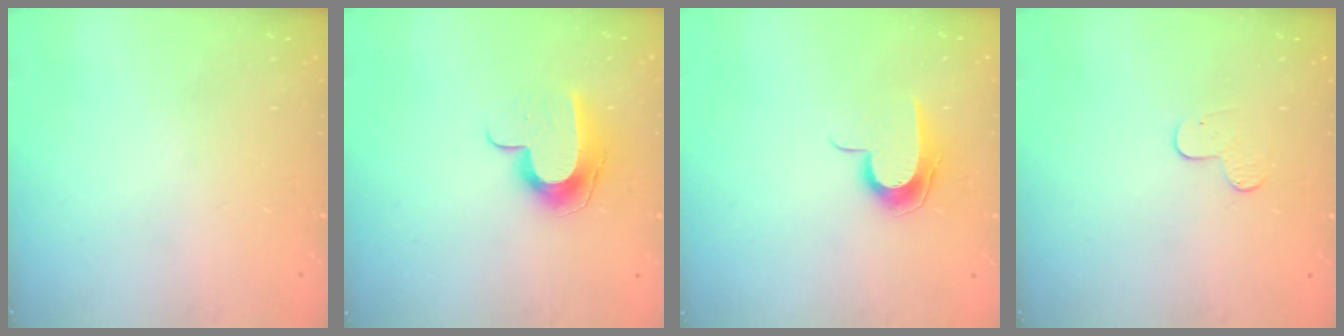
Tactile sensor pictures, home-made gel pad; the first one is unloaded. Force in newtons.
{"total": 10.2, "press": 10.2, "slide": 0.6}
{"total": 8.9, "press": 8.9, "slide": 0.9}
{"total": 4.9, "press": 4.9, "slide": 0.4}